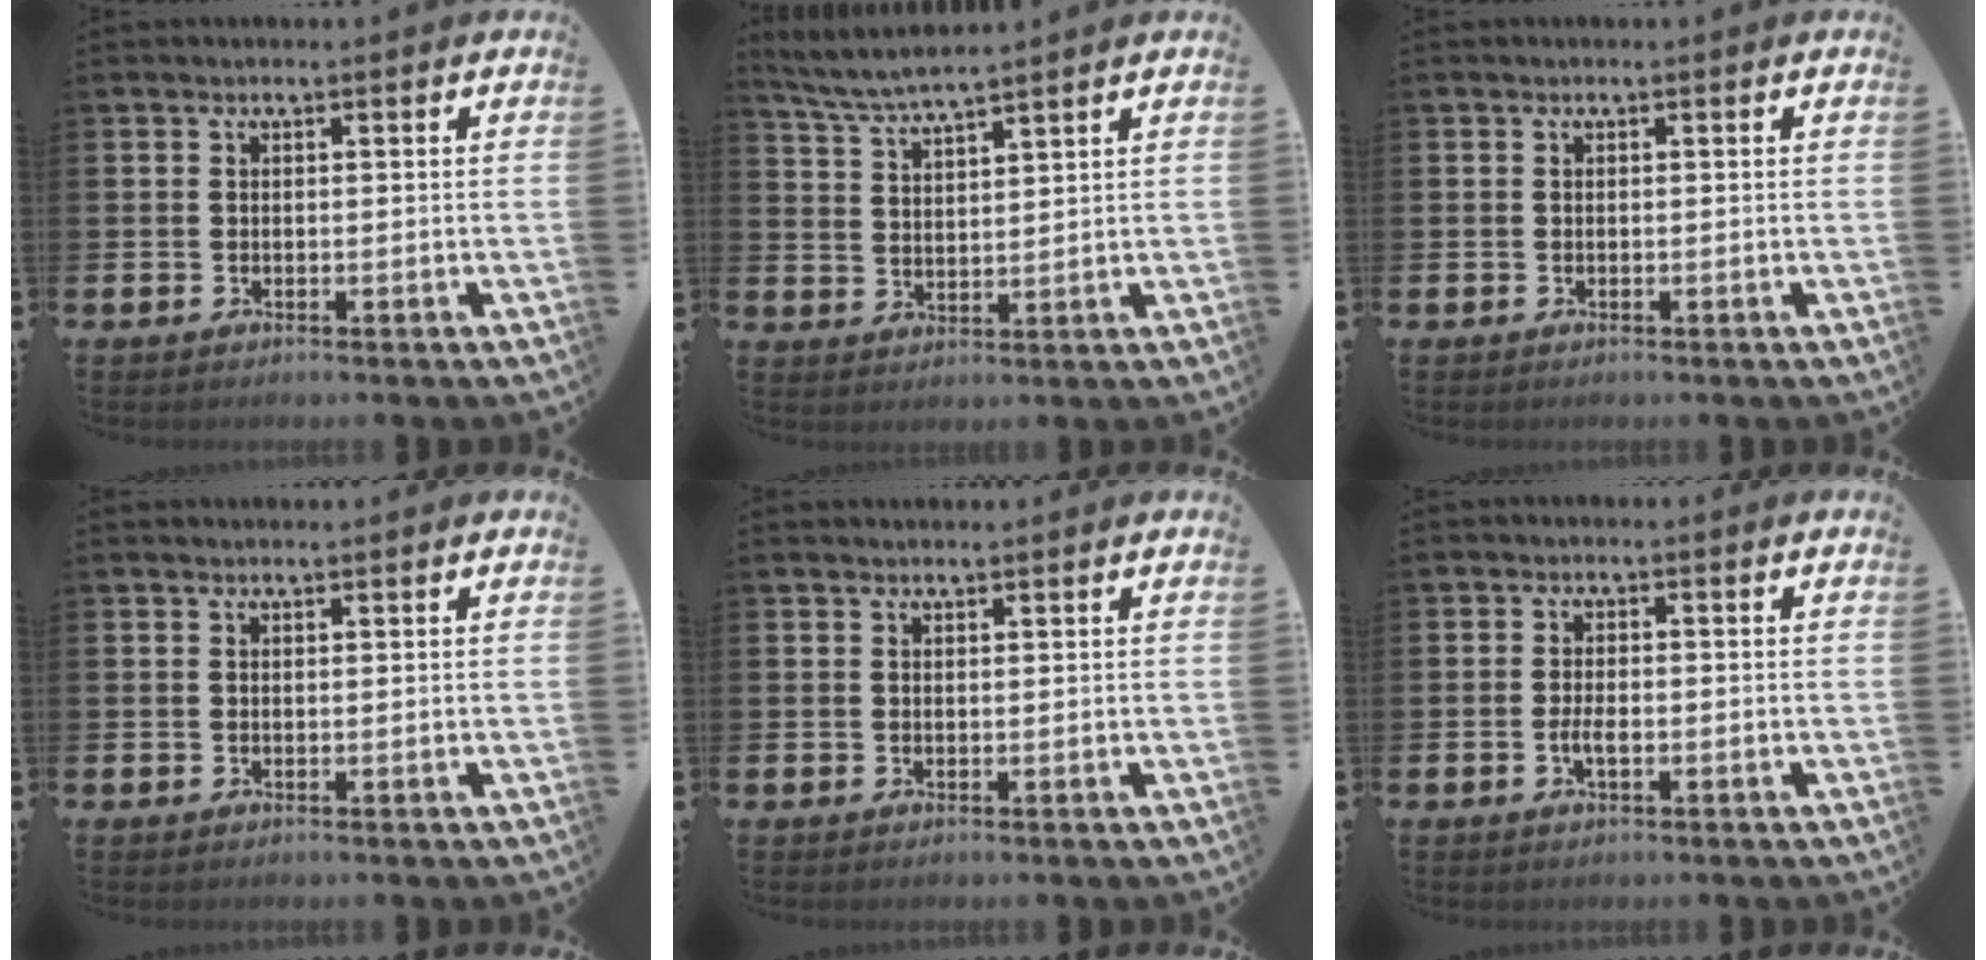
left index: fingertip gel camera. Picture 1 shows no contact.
{"total": 4.8, "force": [4.6, -0.3, 1.4], "torque": [-0.045, -0.019, 0.082]}
{"total": 0.0}
{"total": 0.6, "force": [0.6, 0.0, 0.0], "torque": [0.001, -0.001, 0.011]}
{"total": 0.9, "force": [0.9, 0.1, 0.0], "torque": [0.010, -0.003, 0.014]}
{"total": 2.1, "force": [-0.5, 0.8, 1.8], "torque": [-0.031, -0.001, -0.011]}